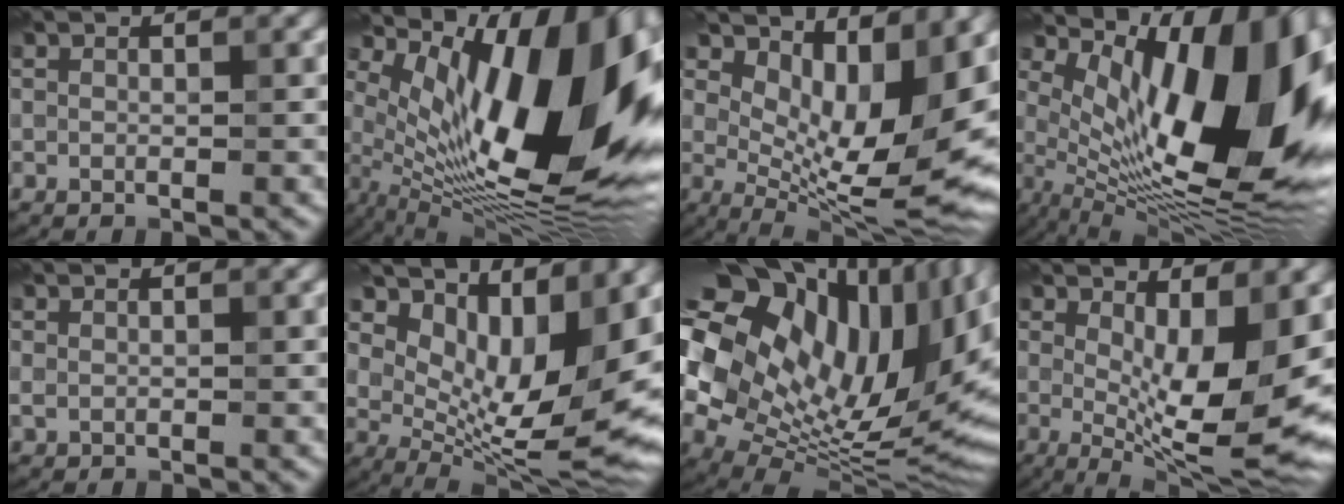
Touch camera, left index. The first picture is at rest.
{"total": 17.5, "force": [3.1, 7.3, 15.6], "torque": [-0.235, 0.010, 0.048]}
{"total": 11.0, "force": [3.3, 4.4, 9.5], "torque": [-0.148, -0.020, 0.068]}
{"total": 15.8, "force": [2.9, 6.7, 14.1], "torque": [-0.204, -0.005, 0.047]}
{"total": 0.8, "force": [0.1, 0.6, 0.5], "torque": [-0.014, 0.001, 0.004]}
{"total": 10.4, "force": [4.3, 4.3, 8.5], "torque": [-0.136, -0.020, 0.091]}
{"total": 20.9, "force": [4.7, 13.0, 15.6], "torque": [-0.280, 0.003, 0.122]}
{"total": 9.8, "force": [0.3, 3.0, 9.3], "torque": [-0.151, -0.021, 0.012]}